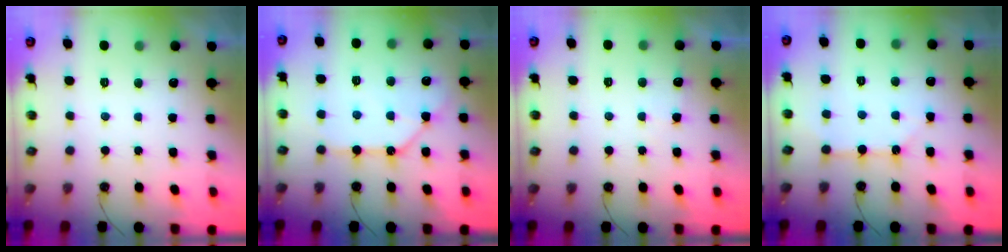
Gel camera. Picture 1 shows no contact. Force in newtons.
{"total": 9.2, "press": 9.2, "slide": 0.9}
{"total": 4.4, "press": 4.3, "slide": 0.7}
{"total": 5.1, "press": 5.1, "slide": 0.5}